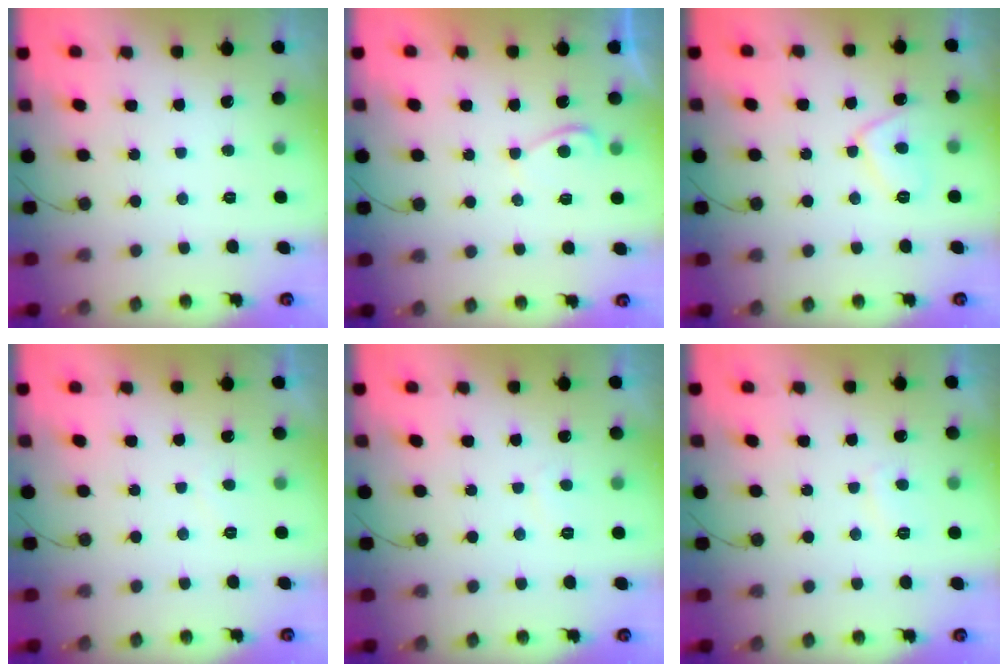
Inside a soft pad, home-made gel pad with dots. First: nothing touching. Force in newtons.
{"total": 2.1, "press": 2.0, "slide": 0.5}
{"total": 7.8, "press": 7.8, "slide": 0.5}
{"total": 0.6, "press": 0.3, "slide": 0.5}
{"total": 0.0}
{"total": 2.6, "press": 2.5, "slide": 0.7}